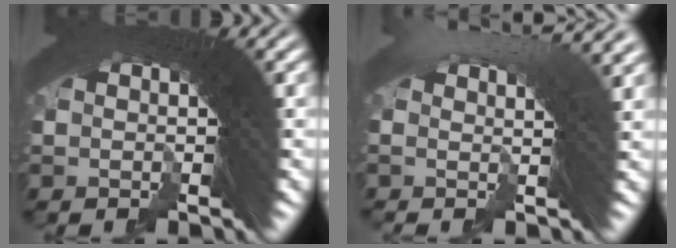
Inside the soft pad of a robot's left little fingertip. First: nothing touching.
{"total": 4.0, "force": [2.3, 0.4, 3.2], "torque": [-0.031, 0.021, 0.025]}